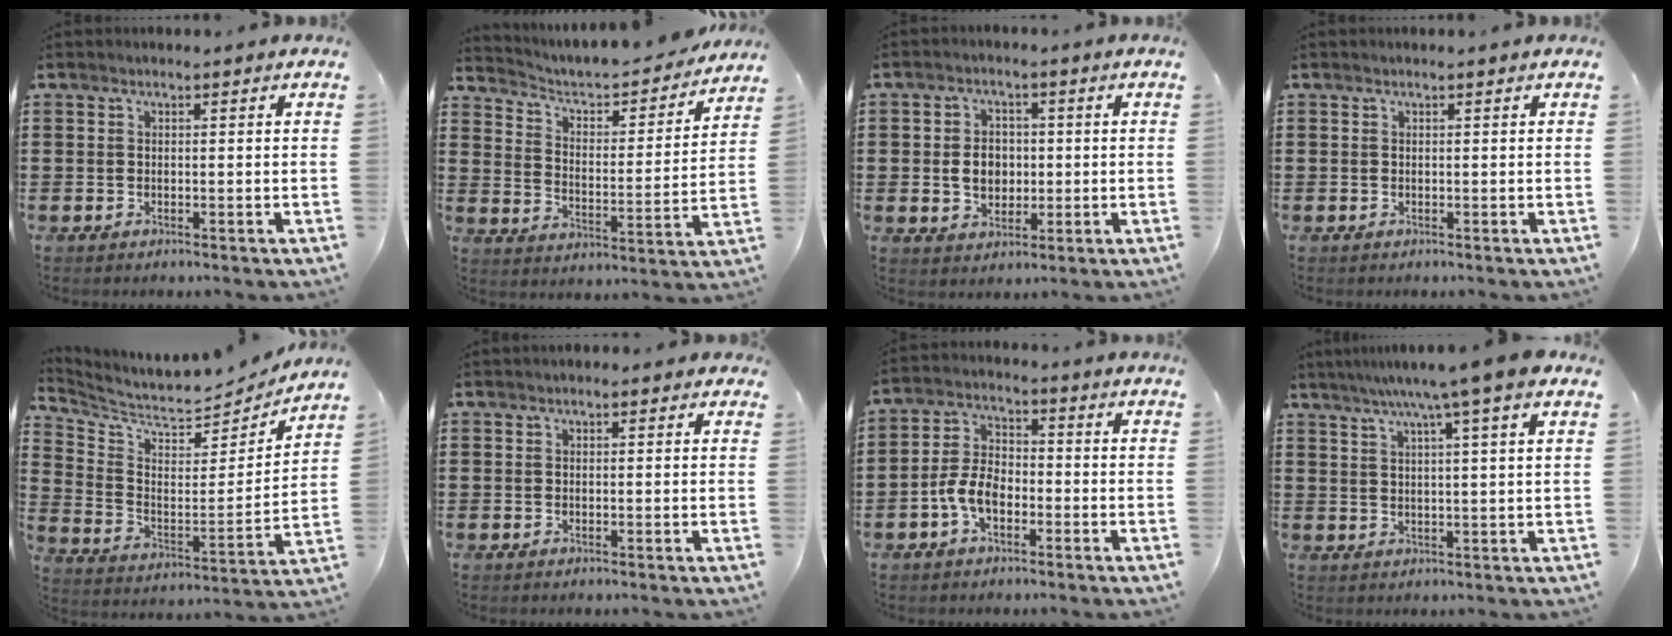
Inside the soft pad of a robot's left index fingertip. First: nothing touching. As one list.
[{"total": 4.0, "force": [3.6, 1.2, 1.3], "torque": [-0.048, -0.028, 0.054]}, {"total": 5.0, "force": [-0.1, 3.7, 3.2], "torque": [-0.055, 0.005, -0.008]}, {"total": 0.0}, {"total": 5.8, "force": [5.4, 1.2, 1.7], "torque": [-0.067, -0.051, 0.089]}, {"total": 0.7, "force": [0.3, 0.5, 0.4], "torque": [-0.009, 0.008, 0.005]}, {"total": 5.9, "force": [-2.5, 3.2, 4.3], "torque": [-0.109, 0.002, -0.055]}, {"total": 6.7, "force": [4.6, -1.0, 4.7], "torque": [-0.107, -0.008, 0.076]}]